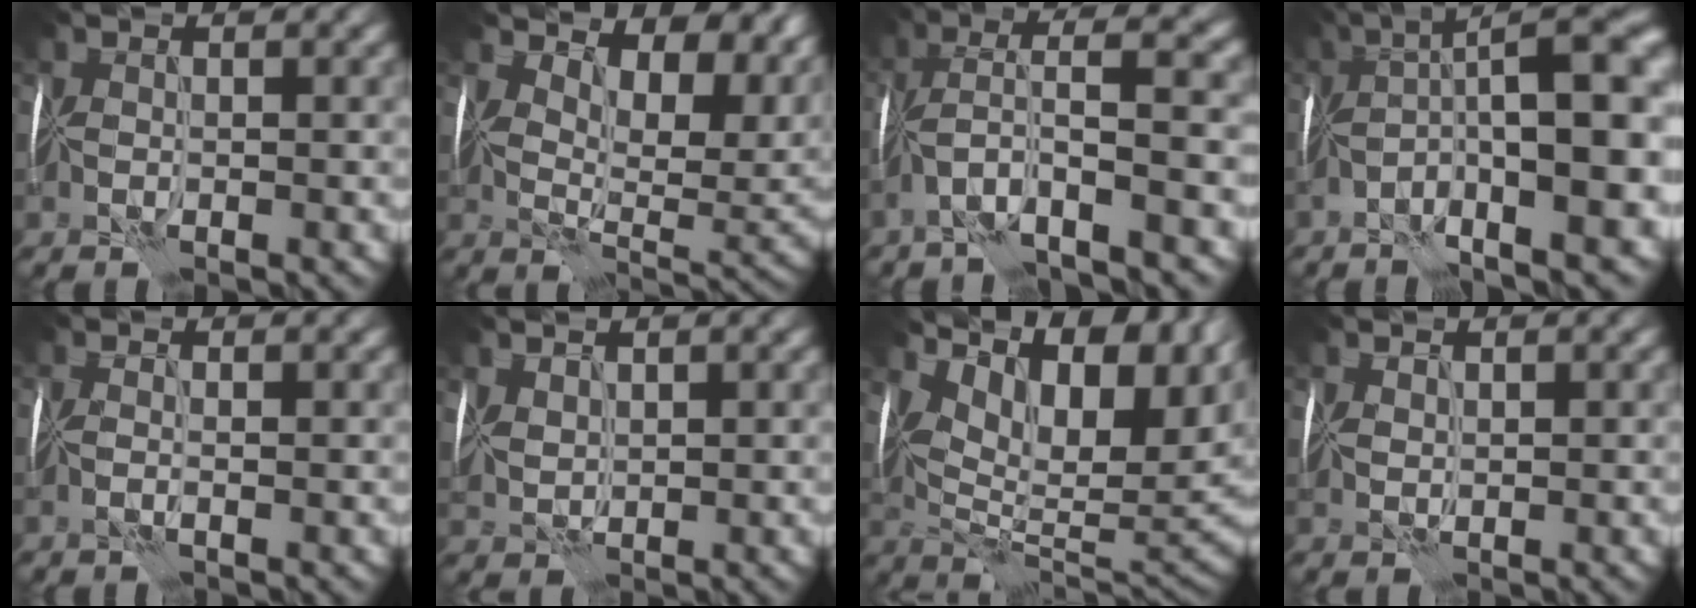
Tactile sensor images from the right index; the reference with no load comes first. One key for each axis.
{"total": 10.4, "fx": 6.1, "fy": 4.8, "fz": 6.9, "tx": -0.103, "ty": -0.003, "tz": 0.107}
{"total": 6.5, "fx": -2.5, "fy": 1.2, "fz": 5.8, "tx": -0.111, "ty": 0.022, "tz": -0.057}
{"total": 12.5, "fx": -2.5, "fy": 3.5, "fz": 11.8, "tx": -0.183, "ty": 0.028, "tz": -0.038}
{"total": 0.0}
{"total": 2.2, "fx": 1.7, "fy": 1.1, "fz": 0.7, "tx": -0.021, "ty": 0.006, "tz": 0.037}
{"total": 16.2, "fx": 7.1, "fy": 7.9, "fz": 12.2, "tx": -0.186, "ty": 0.027, "tz": 0.134}
{"total": 1.0, "fx": 0.9, "fy": 0.2, "fz": -0.4, "tx": 0.001, "ty": 0.004, "tz": 0.017}